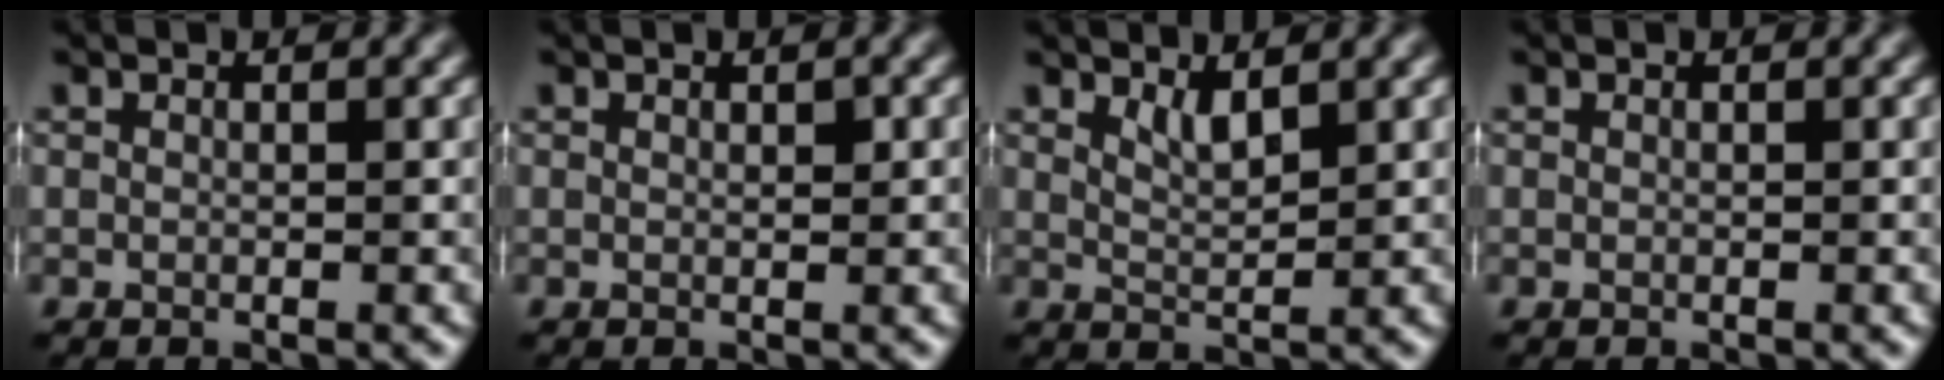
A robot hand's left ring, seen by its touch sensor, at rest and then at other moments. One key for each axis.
{"total": 0.6, "fx": 0.2, "fy": 0.2, "fz": 0.5, "tx": -0.007, "ty": 0.001, "tz": 0.004}
{"total": 1.8, "fx": 1.3, "fy": 0.5, "fz": 1.2, "tx": -0.024, "ty": -0.006, "tz": 0.026}
{"total": 0.0}